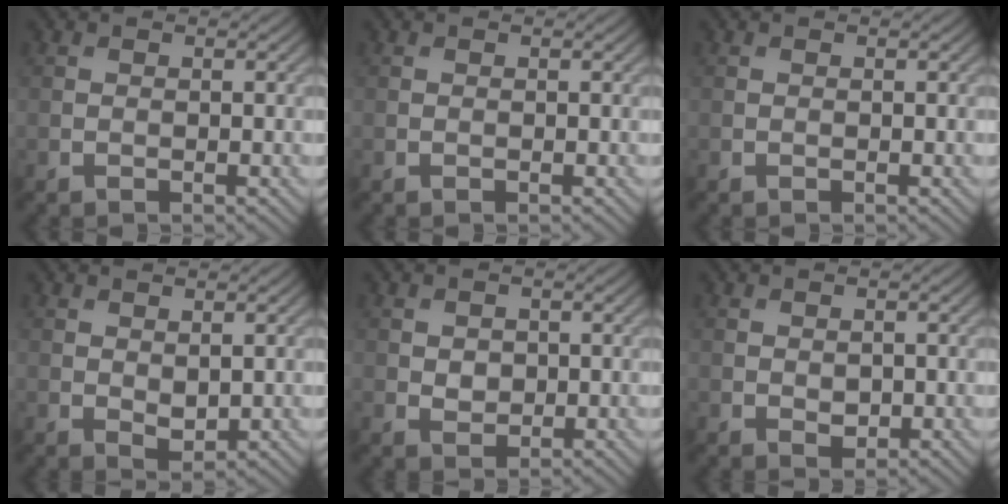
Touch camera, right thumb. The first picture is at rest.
{"total": 0.0}
{"total": 0.0}
{"total": 1.9, "force": [0.6, 1.1, 1.4], "torque": [-0.027, -0.008, 0.018]}
{"total": 1.7, "force": [0.3, 1.4, 0.8], "torque": [-0.022, -0.005, 0.009]}
{"total": 1.4, "force": [0.0, 1.0, 1.0], "torque": [-0.018, -0.005, 0.006]}